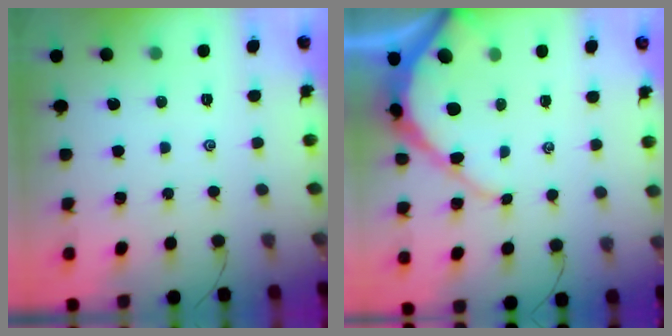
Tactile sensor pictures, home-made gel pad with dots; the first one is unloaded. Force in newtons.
{"total": 8.8, "press": 8.7, "slide": 0.9}